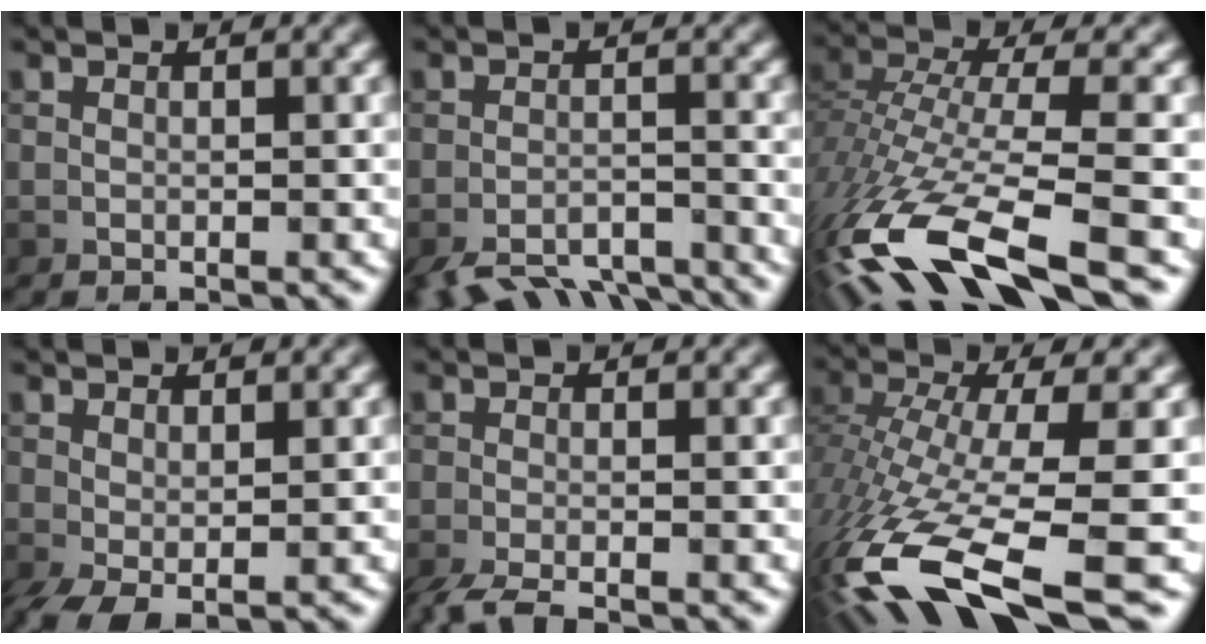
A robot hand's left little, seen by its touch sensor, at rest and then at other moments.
{"total": 8.8, "force": [-7.5, 2.9, 3.6], "torque": [-0.059, -0.026, -0.108]}
{"total": 13.4, "force": [-7.6, 4.2, 10.1], "torque": [-0.232, -0.008, -0.133]}
{"total": 2.6, "force": [-0.3, 1.2, 2.2], "torque": [-0.056, -0.006, -0.004]}
{"total": 3.9, "force": [-3.0, 0.8, 2.4], "torque": [-0.038, -0.010, -0.064]}
{"total": 14.9, "force": [-7.4, 4.5, 12.1], "torque": [-0.270, -0.027, -0.119]}